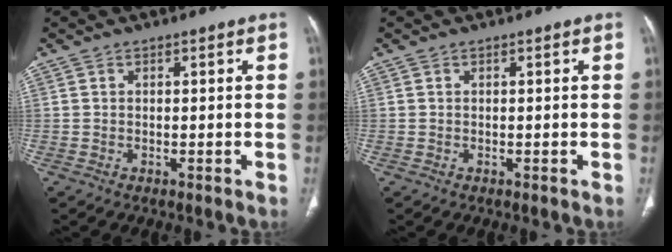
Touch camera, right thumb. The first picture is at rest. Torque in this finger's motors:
{"motor_torque": [0.00, 0.00, -0.09, -0.03, 0.03]}